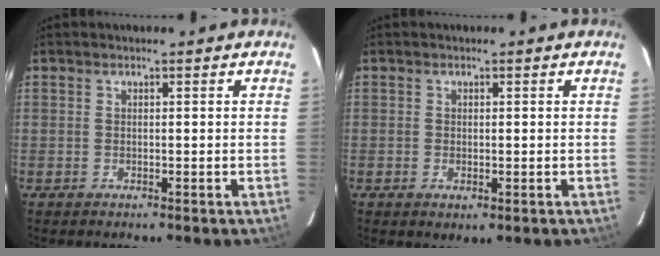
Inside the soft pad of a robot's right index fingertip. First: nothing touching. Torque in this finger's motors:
{"motor_torque": [0.72, -0.53, 0.05, 0.01]}